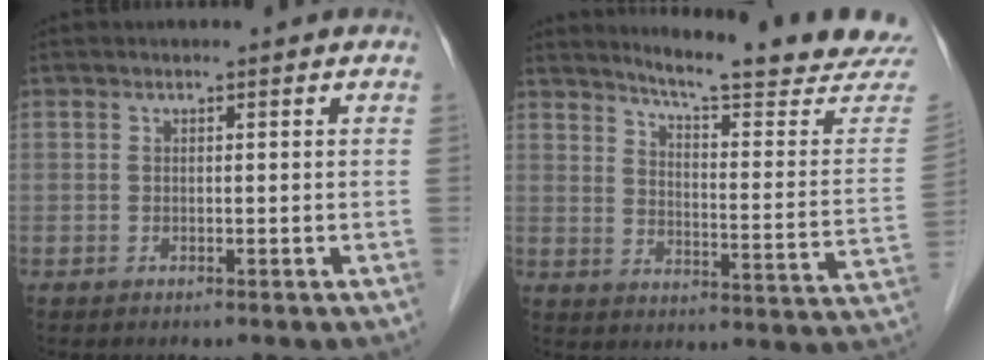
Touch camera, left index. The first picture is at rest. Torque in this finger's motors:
{"motor_torque": [-0.08, -0.15, 0.13, 0.05]}